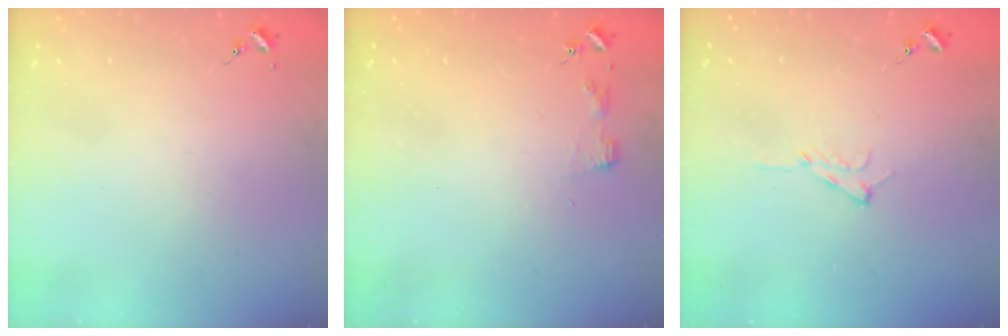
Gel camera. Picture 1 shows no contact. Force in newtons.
{"total": 2.9, "press": 2.9, "slide": 0.3}
{"total": 7.4, "press": 7.3, "slide": 0.8}